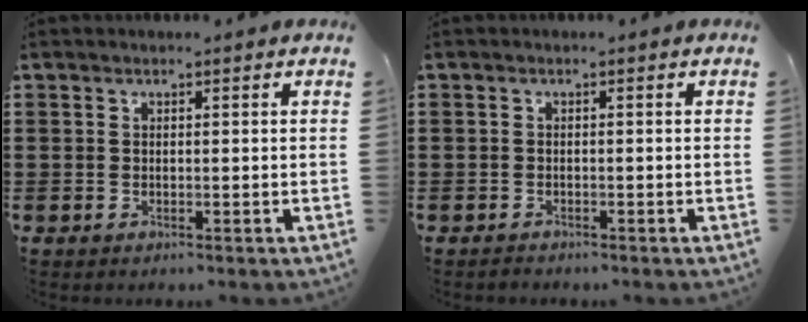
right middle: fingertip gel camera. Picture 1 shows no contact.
{"total": 0.8, "force": [-0.7, 0.4, 0.0], "torque": [0.000, 0.002, -0.017]}